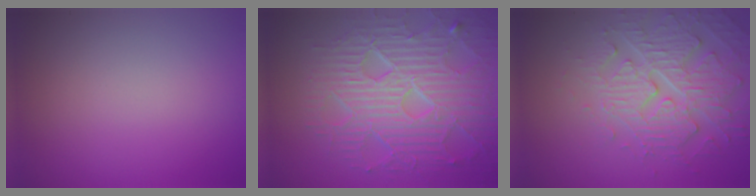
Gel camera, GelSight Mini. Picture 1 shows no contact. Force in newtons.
{"total": 9.0, "press": 6.3, "slide": 6.5}
{"total": 4.7, "press": 4.3, "slide": 1.9}